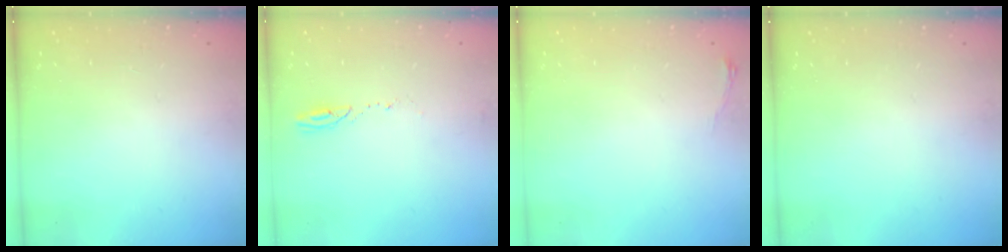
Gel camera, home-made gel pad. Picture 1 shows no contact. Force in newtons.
{"total": 2.6, "press": 2.6, "slide": 0.3}
{"total": 3.4, "press": 3.4, "slide": 0.5}
{"total": 0.0}